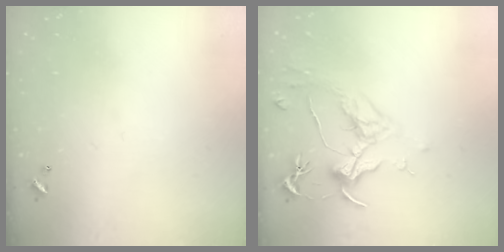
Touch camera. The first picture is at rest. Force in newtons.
{"total": 1.6, "press": 1.4, "slide": 0.8}